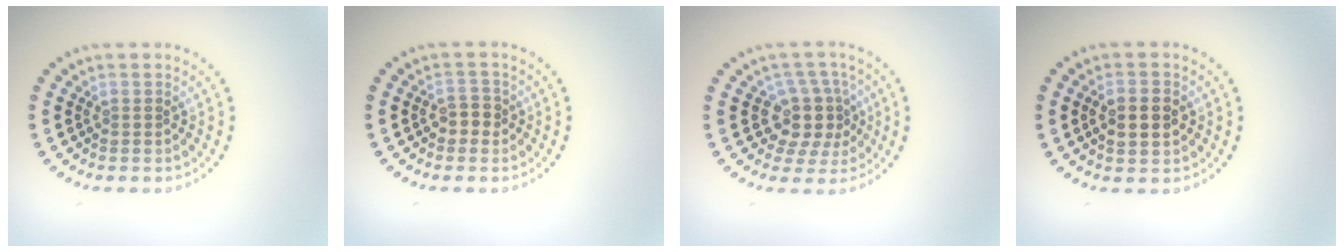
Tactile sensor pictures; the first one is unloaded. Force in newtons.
{"total": 1.9, "press": 1.8, "slide": 0.6}
{"total": 4.1, "press": 3.4, "slide": 2.2}
{"total": 3.0, "press": 3.0, "slide": 0.1}